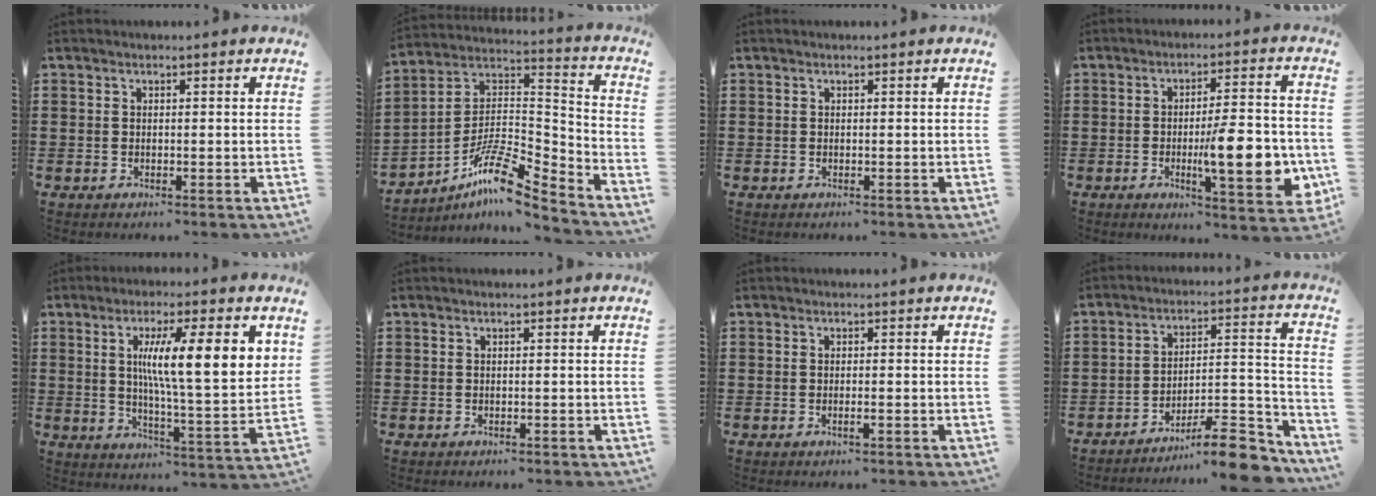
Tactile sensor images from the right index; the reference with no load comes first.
{"total": 10.7, "force": [-7.5, 2.7, 7.1], "torque": [-0.145, 0.002, -0.150]}
{"total": 0.0}
{"total": 11.1, "force": [-2.2, 2.7, 10.6], "torque": [-0.153, -0.010, -0.035]}
{"total": 11.7, "force": [4.0, 1.7, 10.9], "torque": [-0.188, -0.013, 0.058]}
{"total": 0.0}
{"total": 0.9, "force": [-0.3, 0.0, 0.8], "torque": [-0.014, -0.005, -0.005]}
{"total": 11.4, "force": [-9.5, 2.0, 6.1], "torque": [-0.068, 0.031, -0.175]}